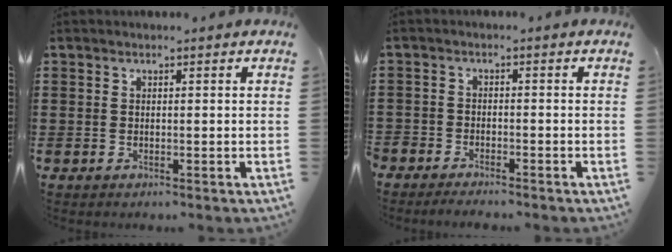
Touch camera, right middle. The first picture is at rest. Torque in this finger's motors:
{"motor_torque": [0.35, -0.19, 0.62, 0.09]}